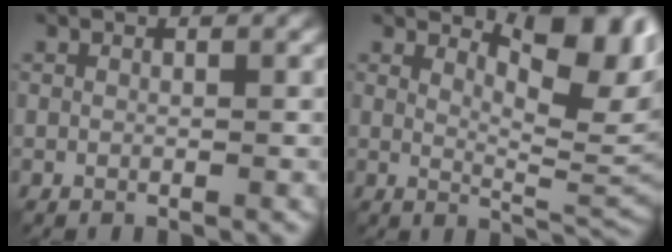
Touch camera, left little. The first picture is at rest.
{"total": 6.2, "force": [3.2, 2.0, 4.9], "torque": [-0.069, -0.010, 0.050]}